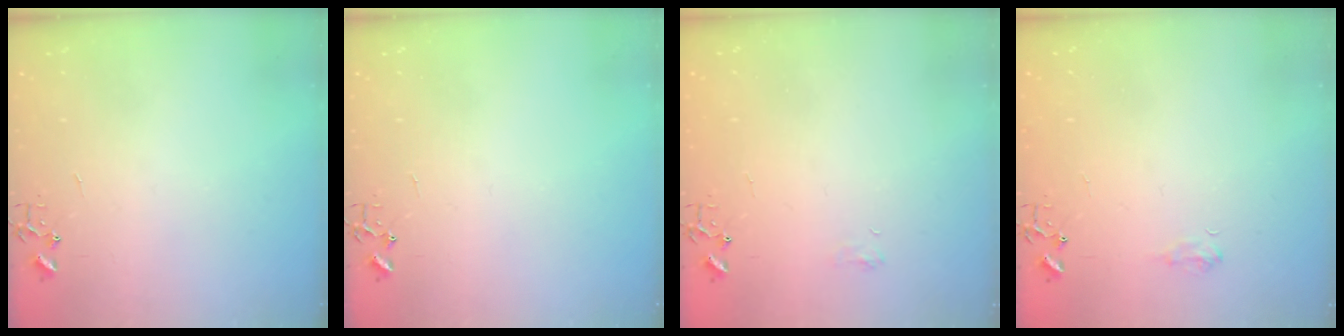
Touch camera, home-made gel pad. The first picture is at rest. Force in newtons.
{"total": 0.0}
{"total": 5.1, "press": 5.1, "slide": 0.6}
{"total": 6.0, "press": 5.9, "slide": 0.7}